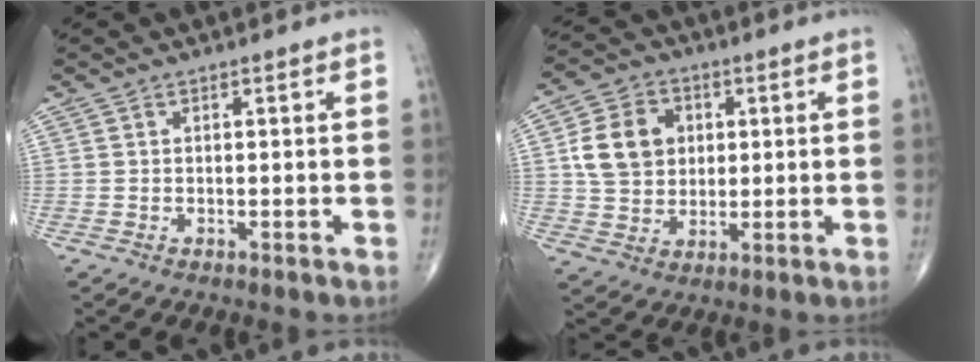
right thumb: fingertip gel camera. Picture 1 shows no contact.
{"total": 11.1, "force": [2.2, 9.0, 6.1], "torque": [-0.086, 0.002, 0.039]}